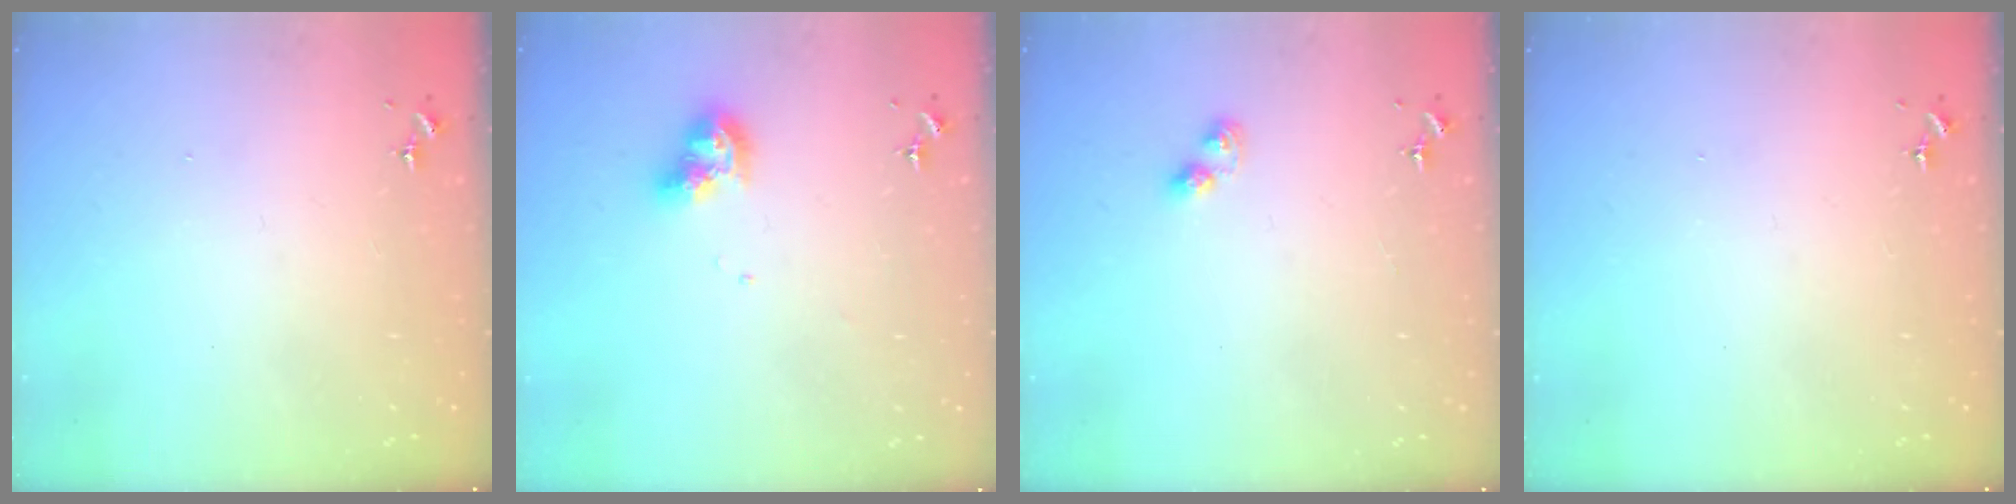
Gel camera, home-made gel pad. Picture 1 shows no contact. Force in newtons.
{"total": 8.3, "press": 8.3, "slide": 0.6}
{"total": 2.6, "press": 2.6, "slide": 0.4}
{"total": 1.3, "press": 0.9, "slide": 0.9}